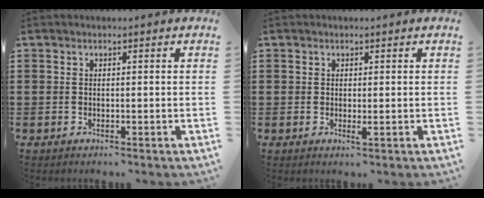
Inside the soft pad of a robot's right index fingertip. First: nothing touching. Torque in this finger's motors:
{"motor_torque": [0.39, 0.36, 0.06, 0.00]}